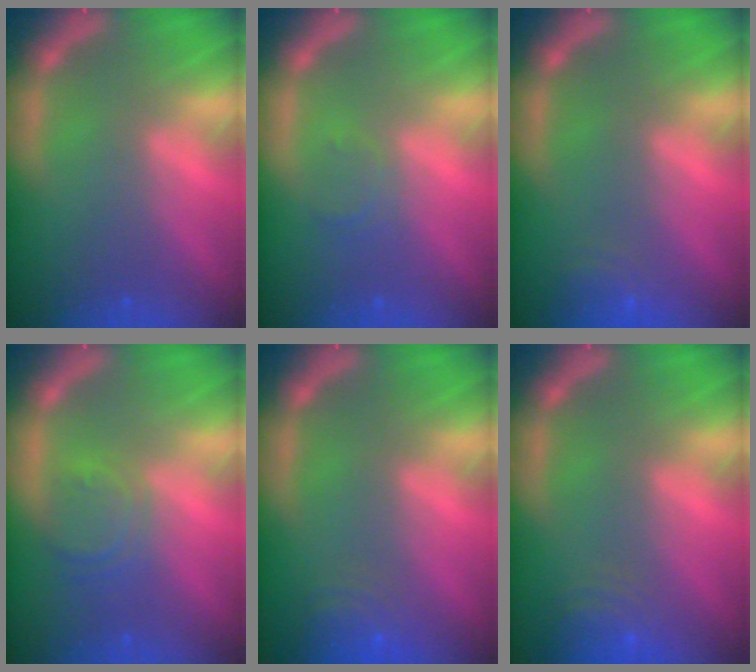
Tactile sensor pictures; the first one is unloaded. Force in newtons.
{"total": 1.5}
{"total": 2.5}
{"total": 3.5}
{"total": 4.5}
{"total": 5.1}